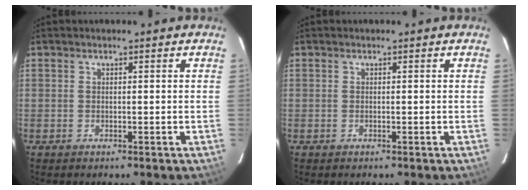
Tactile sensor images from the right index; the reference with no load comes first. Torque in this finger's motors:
{"motor_torque": [0.09, 0.03, 0.04, 0.00]}